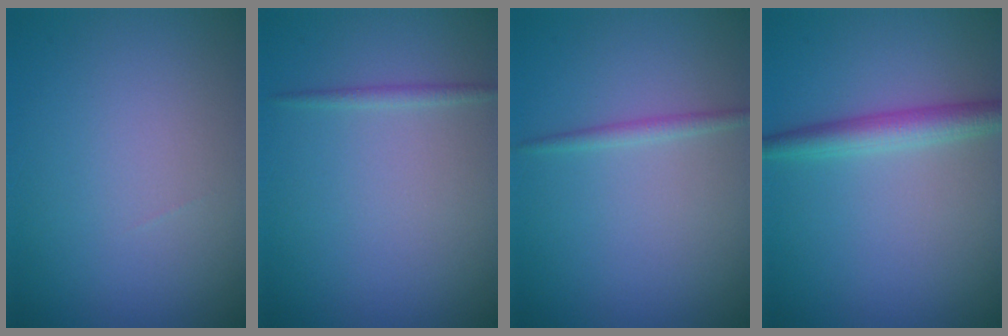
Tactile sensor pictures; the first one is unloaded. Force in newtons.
{"total": 0.8, "press": 0.8, "slide": 0.0}
{"total": 1.0, "press": 1.0, "slide": 0.0}
{"total": 2.8, "press": 2.8, "slide": 0.0}